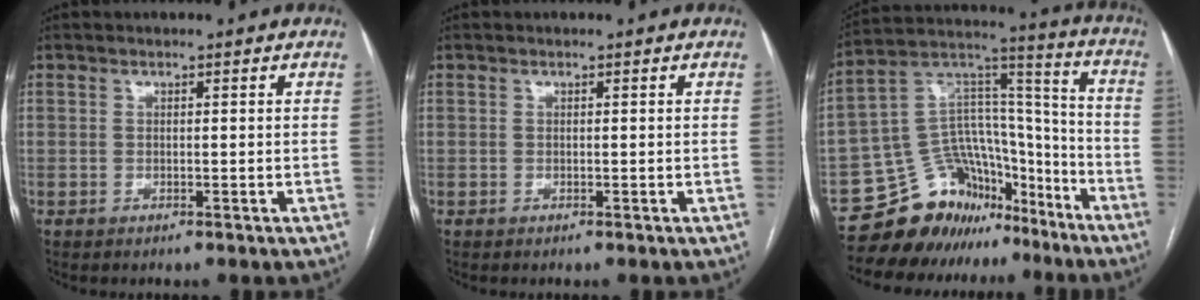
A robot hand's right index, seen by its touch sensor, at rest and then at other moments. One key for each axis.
{"total": 0.0}
{"total": 16.3, "fx": -12.8, "fy": 9.4, "fz": 3.9, "tx": -0.058, "ty": 0.095, "tz": -0.208}